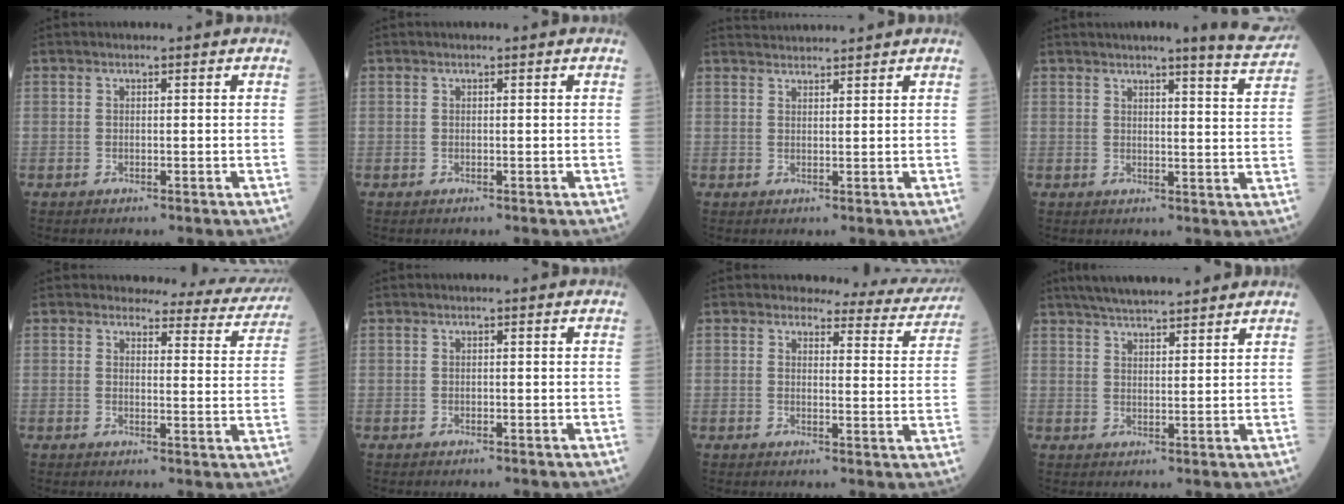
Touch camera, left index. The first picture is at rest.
{"total": 0.0}
{"total": 3.4, "force": [3.4, -0.3, 0.2], "torque": [-0.007, 0.029, 0.063]}
{"total": 7.6, "force": [7.0, -0.1, 3.1], "torque": [-0.041, -0.020, 0.069]}
{"total": 11.4, "force": [11.0, 2.9, 1.2], "torque": [0.018, -0.043, 0.095]}
{"total": 0.0}
{"total": 9.6, "force": [9.2, 2.6, 0.8], "torque": [0.018, -0.035, 0.078]}
{"total": 10.8, "force": [9.3, 1.6, 5.2], "torque": [-0.080, 0.027, 0.139]}